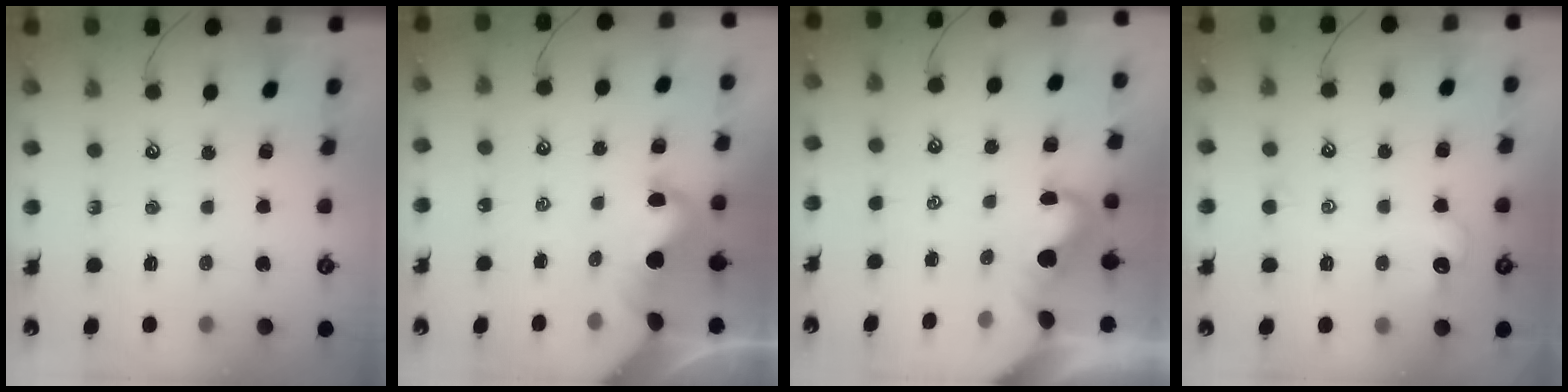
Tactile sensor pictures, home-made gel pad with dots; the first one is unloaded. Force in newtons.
{"total": 3.0, "press": 2.9, "slide": 0.5}
{"total": 0.0}
{"total": 3.0, "press": 2.9, "slide": 0.6}